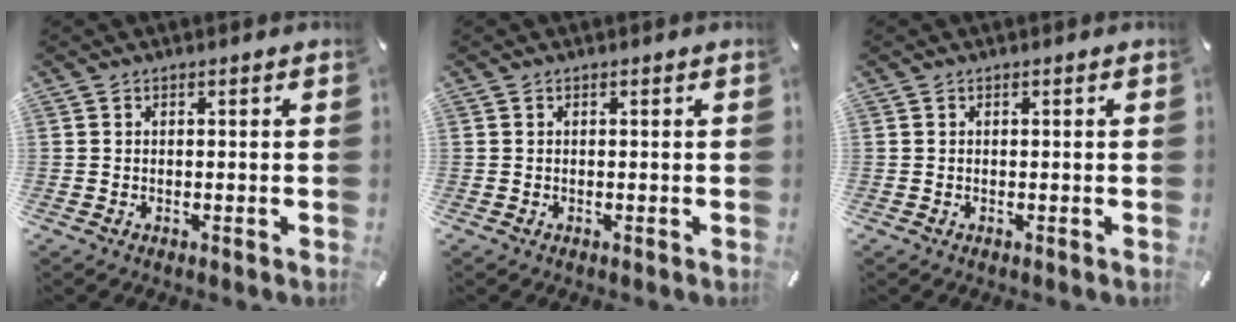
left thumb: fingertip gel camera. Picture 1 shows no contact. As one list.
[{"total": 0.0}, {"total": 0.0}]